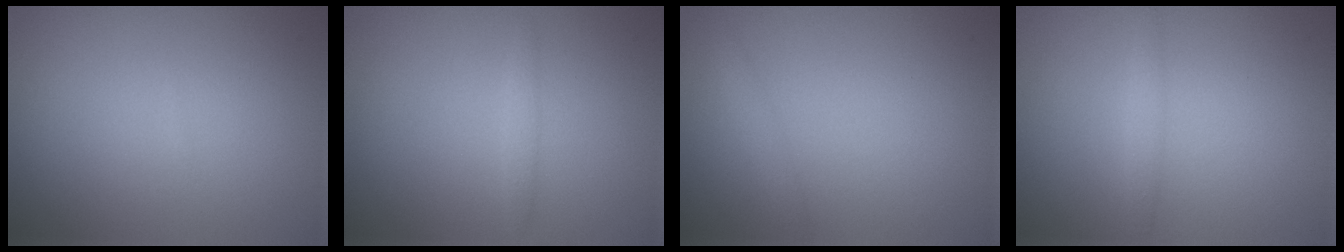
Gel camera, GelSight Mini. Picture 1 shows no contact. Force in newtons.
{"total": 0.8, "press": 0.8, "slide": 0.1}
{"total": 1.3, "press": 1.3, "slide": 0.0}
{"total": 1.0, "press": 1.0, "slide": 0.1}